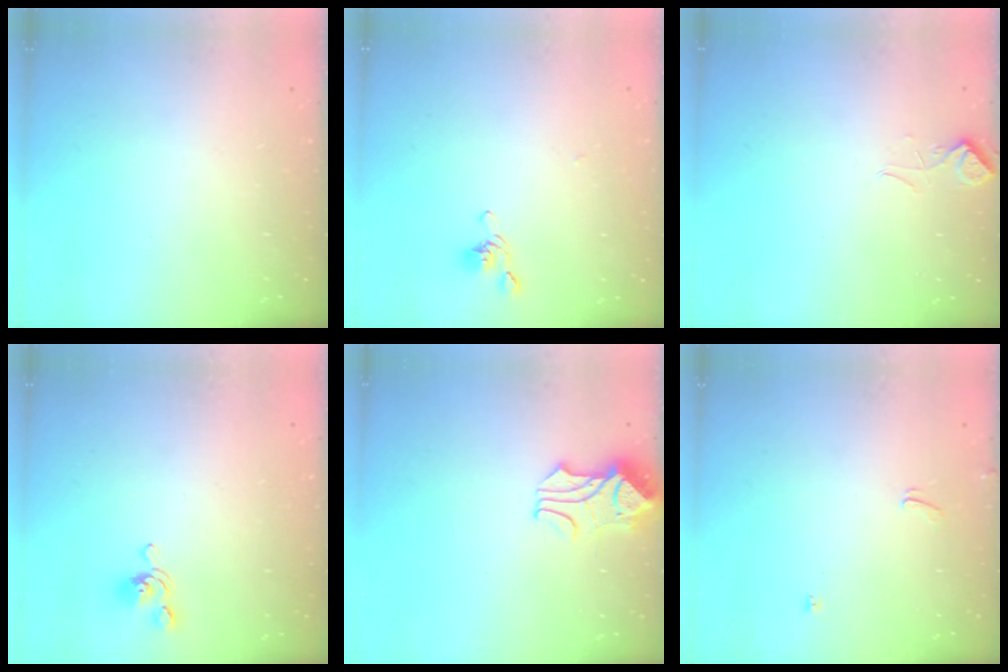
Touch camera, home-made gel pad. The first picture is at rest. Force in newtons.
{"total": 2.1, "press": 2.0, "slide": 0.7}
{"total": 2.2, "press": 2.1, "slide": 0.7}
{"total": 2.6, "press": 2.5, "slide": 0.7}
{"total": 1.6, "press": 1.2, "slide": 1.0}
{"total": 2.7, "press": 2.7, "slide": 0.3}